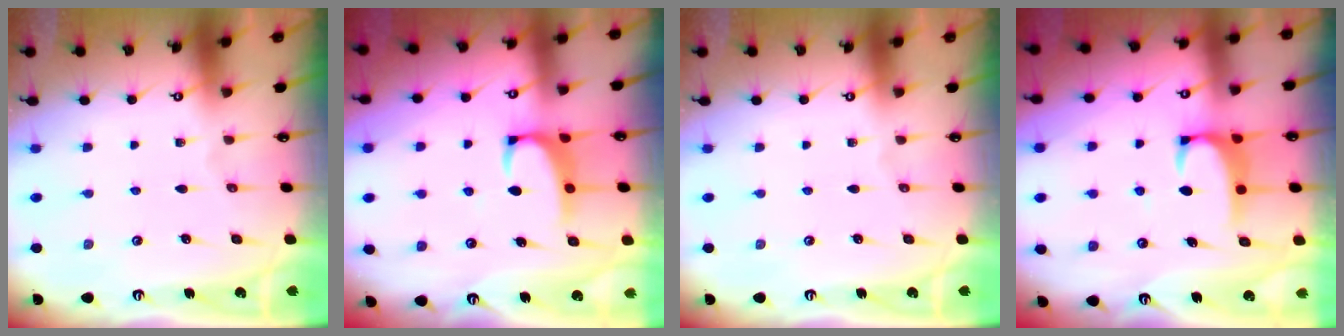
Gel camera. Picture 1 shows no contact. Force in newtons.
{"total": 2.5, "press": 2.4, "slide": 0.7}
{"total": 0.0}
{"total": 2.1, "press": 2.1, "slide": 0.3}